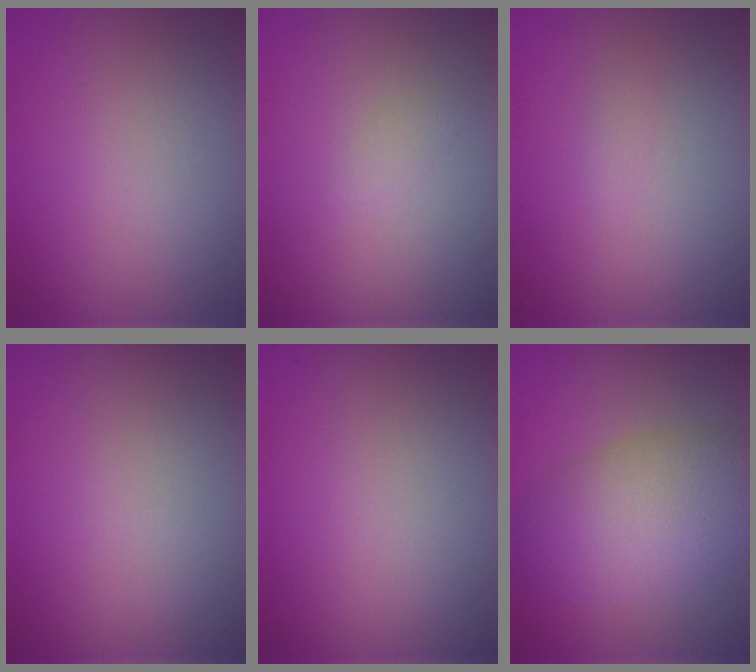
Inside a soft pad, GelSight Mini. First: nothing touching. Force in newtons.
{"total": 0.7, "press": 0.7, "slide": 0.1}
{"total": 0.6, "press": 0.6, "slide": 0.1}
{"total": 0.0}
{"total": 0.0}
{"total": 7.4, "press": 7.4, "slide": 0.3}